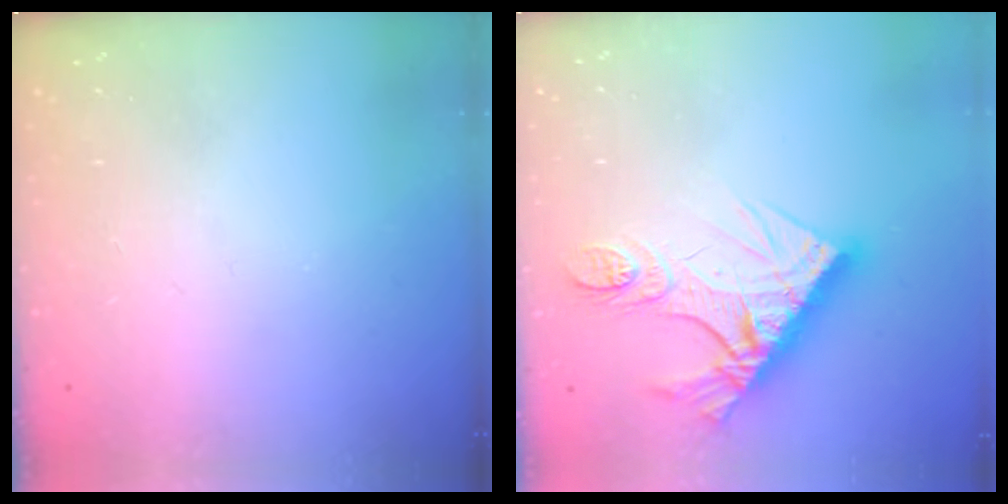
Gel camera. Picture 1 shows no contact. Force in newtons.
{"total": 15.0, "press": 14.9, "slide": 1.4}